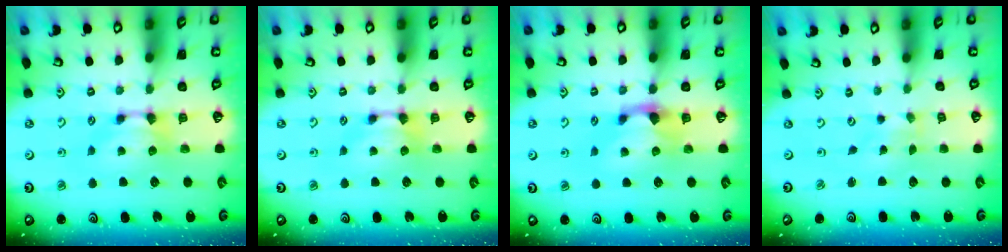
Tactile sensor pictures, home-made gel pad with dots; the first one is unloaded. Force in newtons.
{"total": 0.0}
{"total": 1.4, "press": 0.9, "slide": 1.0}
{"total": 5.5, "press": 5.5, "slide": 0.5}